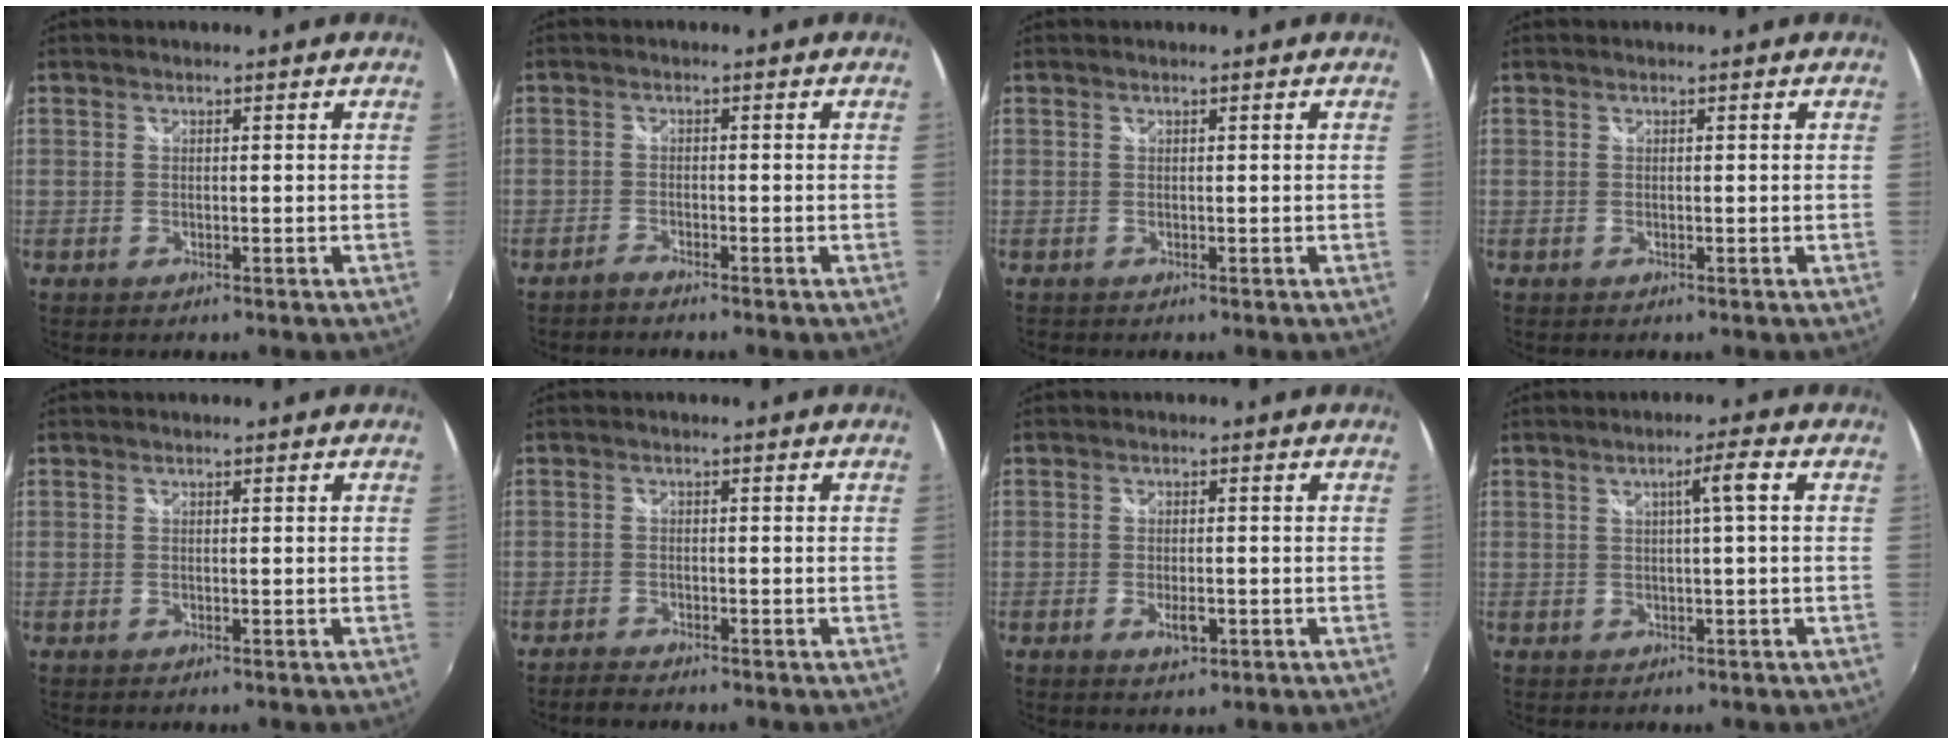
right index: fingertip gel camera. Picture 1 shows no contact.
{"total": 1.5, "force": [-1.4, 0.0, 0.3], "torque": [-0.013, -0.004, -0.032]}
{"total": 0.0}
{"total": 0.0}
{"total": 0.0}
{"total": 2.3, "force": [-2.2, 0.4, 0.5], "torque": [-0.021, -0.009, -0.045]}
{"total": 3.2, "force": [-1.2, 1.5, 2.6], "torque": [-0.049, -0.006, -0.020]}
{"total": 3.3, "force": [0.6, -0.5, 3.2], "torque": [-0.056, 0.005, 0.011]}